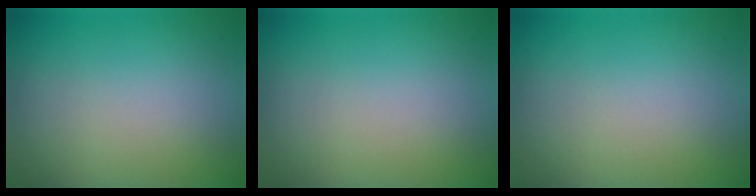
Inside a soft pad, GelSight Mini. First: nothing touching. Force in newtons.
{"total": 0.0}
{"total": 0.0}